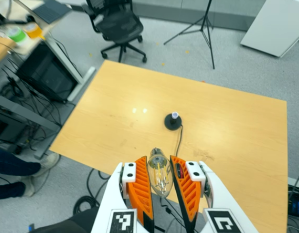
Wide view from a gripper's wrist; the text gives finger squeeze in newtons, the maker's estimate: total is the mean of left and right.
{"total": 10.4, "left": 10.0, "right": 10.8}